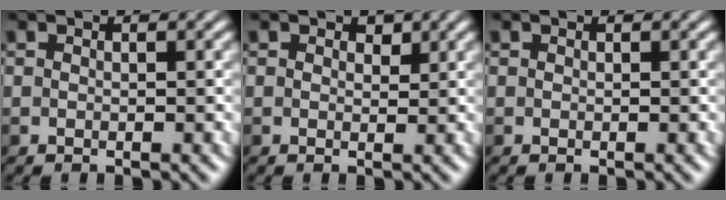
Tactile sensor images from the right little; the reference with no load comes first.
{"total": 0.9, "force": [0.7, 0.6, 0.4], "torque": [-0.008, -0.001, 0.002]}
{"total": 0.0}